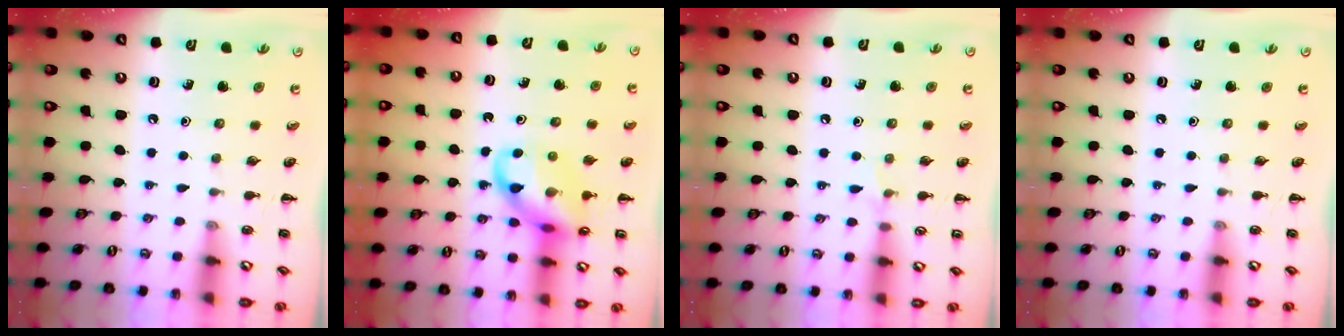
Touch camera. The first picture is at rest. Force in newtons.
{"total": 13.8, "press": 13.6, "slide": 2.1}
{"total": 4.1, "press": 3.7, "slide": 1.6}
{"total": 0.0}